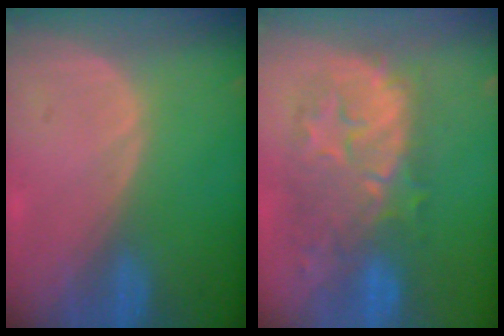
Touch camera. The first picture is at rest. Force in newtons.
{"total": 10.1, "press": 9.6, "slide": 3.0}